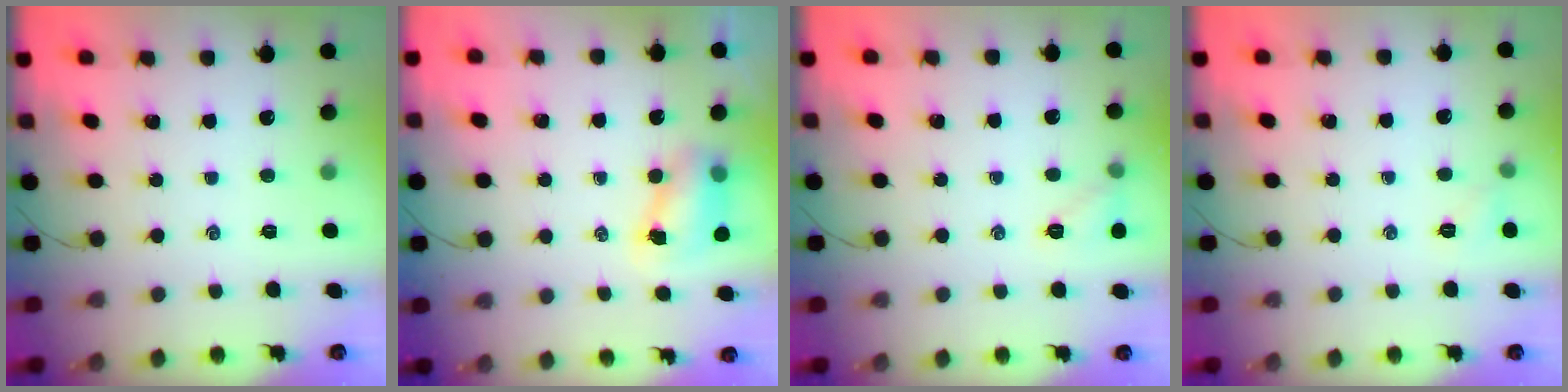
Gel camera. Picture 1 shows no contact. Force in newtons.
{"total": 7.2, "press": 7.1, "slide": 1.1}
{"total": 6.7, "press": 6.5, "slide": 1.6}
{"total": 4.4, "press": 4.2, "slide": 1.4}